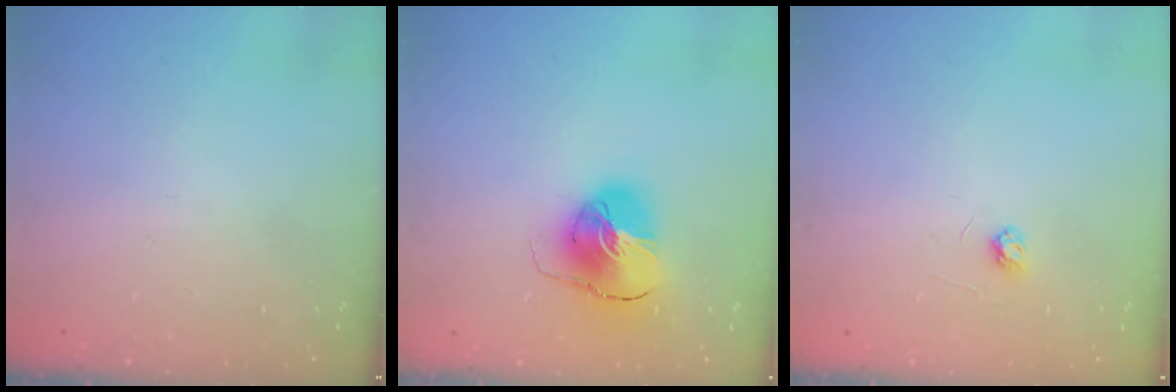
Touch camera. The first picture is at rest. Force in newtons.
{"total": 9.3, "press": 9.2, "slide": 1.3}
{"total": 2.6, "press": 2.6, "slide": 0.3}